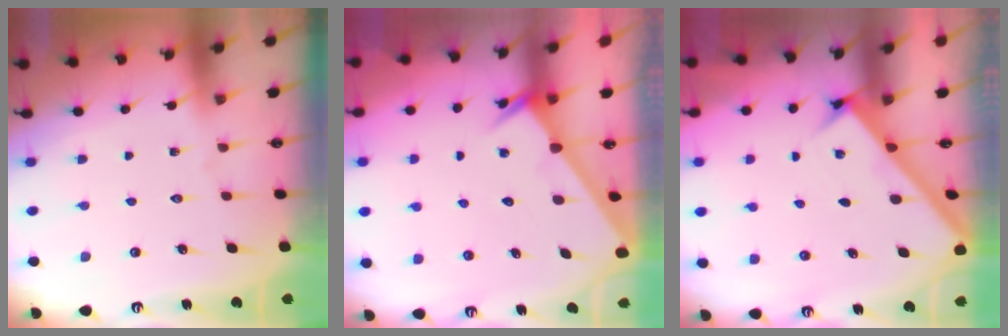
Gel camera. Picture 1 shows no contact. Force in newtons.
{"total": 2.6, "press": 2.6, "slide": 0.0}
{"total": 2.5, "press": 2.5, "slide": 0.3}